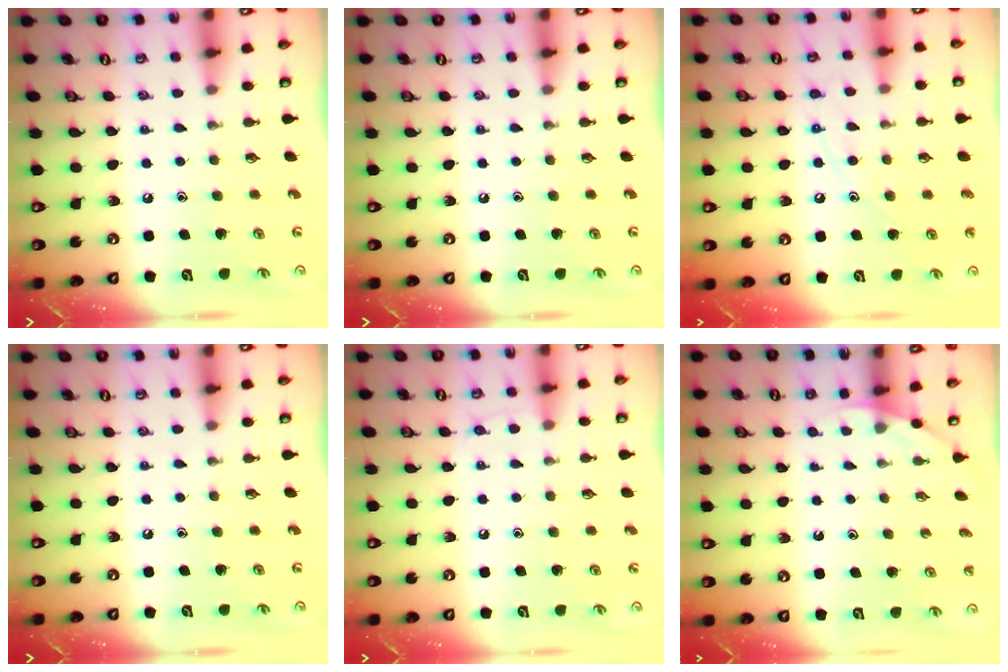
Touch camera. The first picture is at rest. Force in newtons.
{"total": 0.0}
{"total": 8.5, "press": 8.5, "slide": 0.7}
{"total": 0.0}
{"total": 4.7, "press": 4.7, "slide": 0.6}
{"total": 2.6, "press": 2.6, "slide": 0.1}